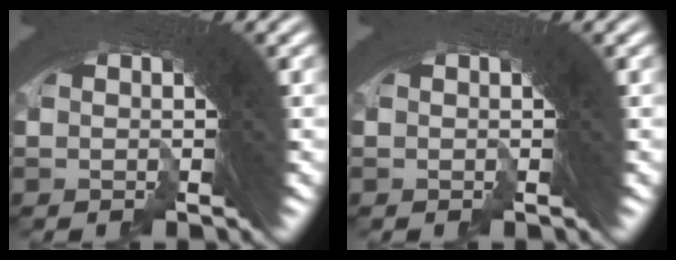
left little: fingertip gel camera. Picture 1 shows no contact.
{"total": 0.0}